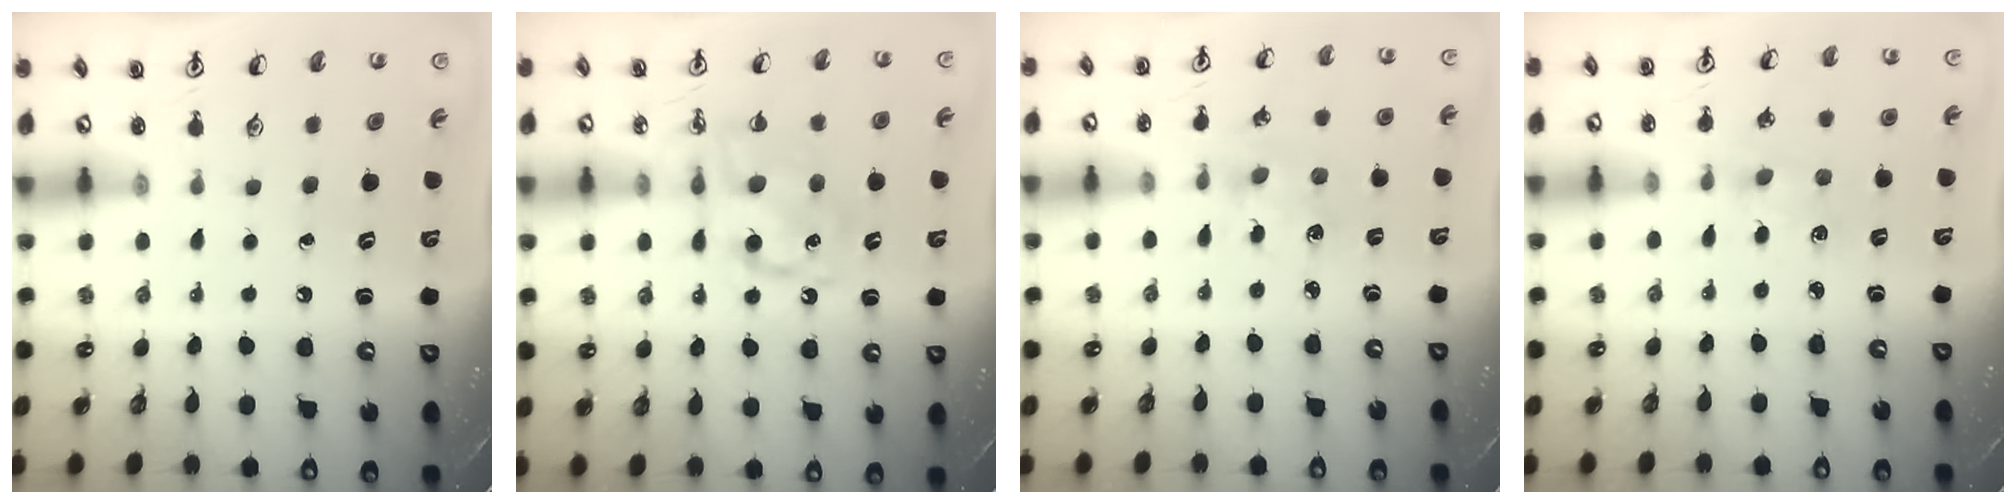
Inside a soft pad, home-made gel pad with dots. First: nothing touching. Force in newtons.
{"total": 10.3, "press": 10.3, "slide": 0.3}
{"total": 1.6, "press": 1.5, "slide": 0.4}
{"total": 1.9, "press": 1.9, "slide": 0.2}